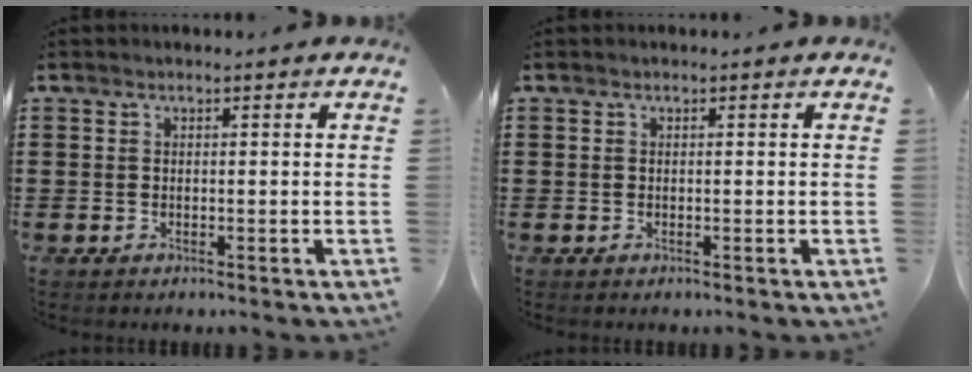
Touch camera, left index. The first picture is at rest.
{"total": 0.0}